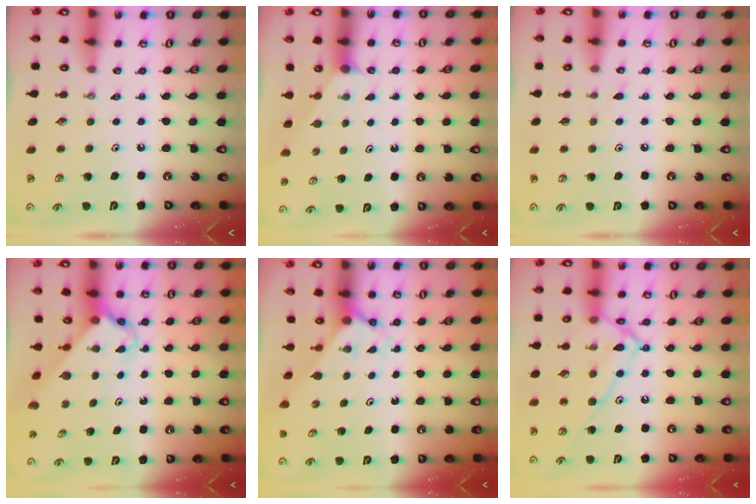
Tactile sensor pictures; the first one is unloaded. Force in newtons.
{"total": 1.0, "press": 1.0, "slide": 0.2}
{"total": 5.7, "press": 5.7, "slide": 0.5}
{"total": 2.9, "press": 2.9, "slide": 0.2}
{"total": 2.4, "press": 2.4, "slide": 0.2}
{"total": 14.7, "press": 14.6, "slide": 1.2}